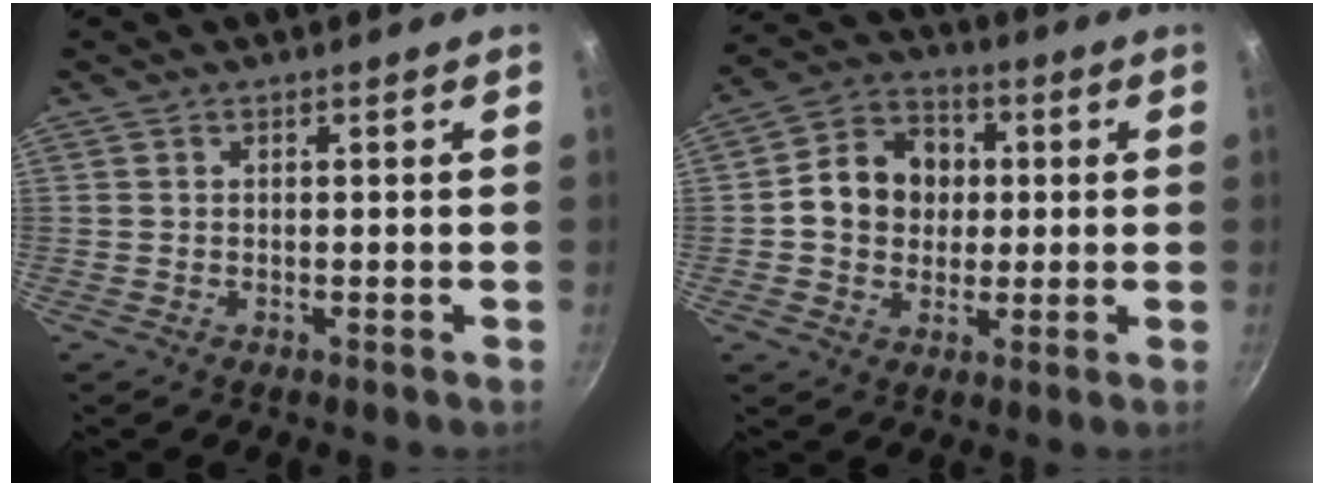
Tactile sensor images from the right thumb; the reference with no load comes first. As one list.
[{"total": 11.8, "force": [0.9, 10.0, 6.3], "torque": [-0.076, 0.016, -0.001]}]